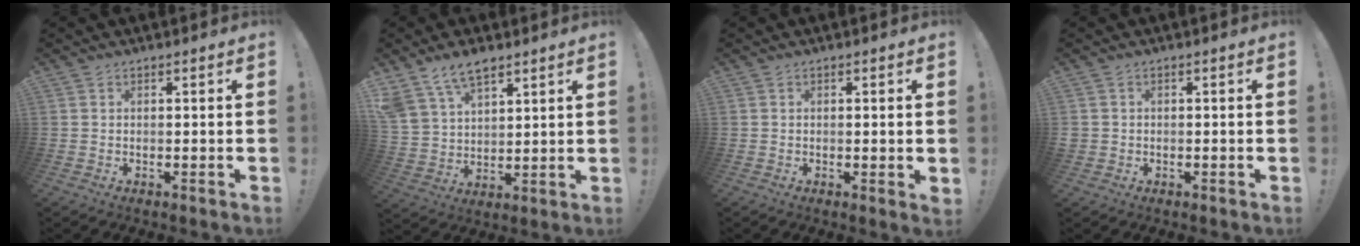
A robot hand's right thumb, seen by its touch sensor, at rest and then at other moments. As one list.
[{"total": 10.7, "force": [7.8, 5.8, 4.6], "torque": [-0.090, -0.038, 0.153]}, {"total": 1.4, "force": [0.4, -0.1, 1.4], "torque": [-0.017, -0.004, 0.006]}, {"total": 1.5, "force": [-0.3, 1.4, 0.4], "torque": [-0.006, 0.005, -0.005]}]